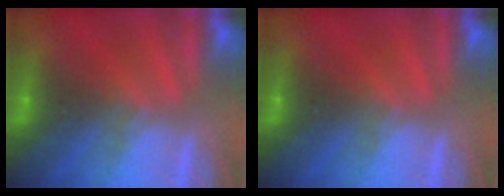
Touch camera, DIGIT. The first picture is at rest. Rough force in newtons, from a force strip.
{"total": 0.0}